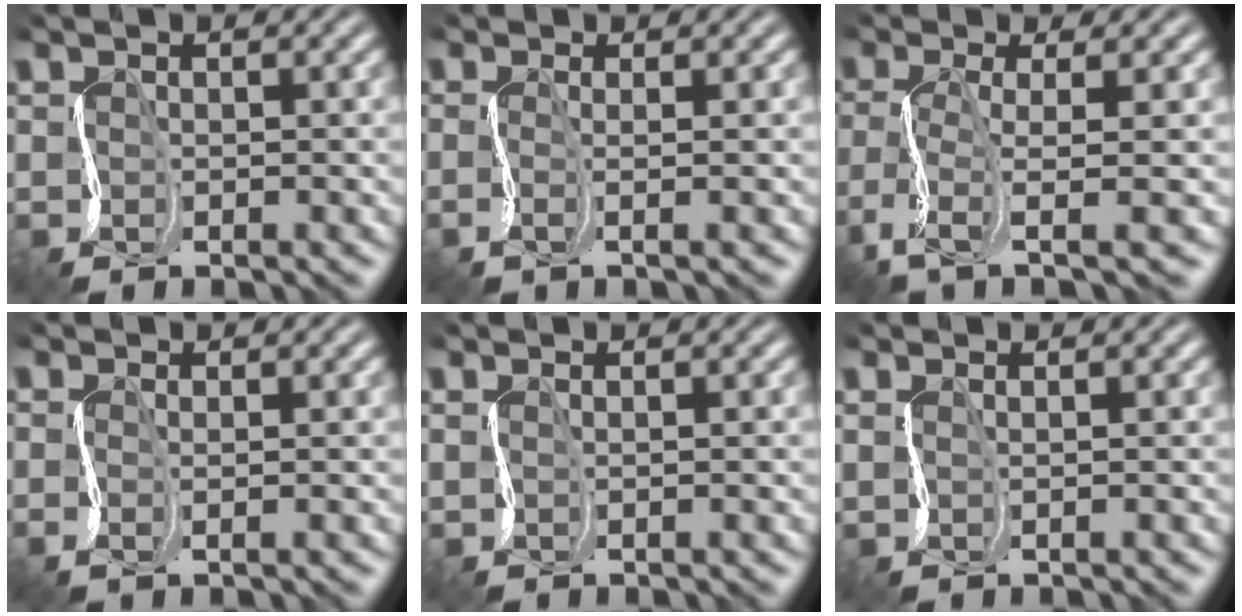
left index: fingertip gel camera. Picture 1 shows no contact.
{"total": 1.4, "force": [0.1, 0.4, 1.4], "torque": [-0.026, -0.003, -0.007]}
{"total": 3.1, "force": [-1.1, 0.7, 2.8], "torque": [-0.077, -0.003, -0.028]}
{"total": 1.0, "force": [0.3, 0.3, 0.9], "torque": [-0.021, -0.002, -0.001]}
{"total": 1.1, "force": [1.0, 0.4, 0.3], "torque": [-0.001, 0.006, 0.011]}
{"total": 1.2, "force": [1.2, 0.3, 0.0], "torque": [-0.003, 0.008, 0.013]}